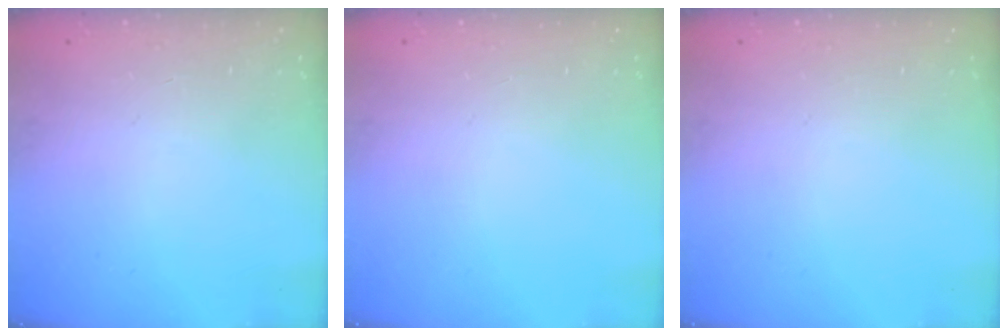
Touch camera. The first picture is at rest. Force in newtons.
{"total": 0.0}
{"total": 0.0}